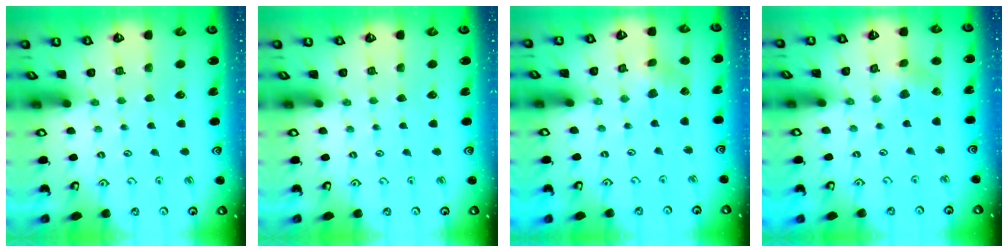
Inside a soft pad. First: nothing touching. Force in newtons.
{"total": 0.0}
{"total": 2.4, "press": 2.3, "slide": 0.6}
{"total": 2.6, "press": 2.6, "slide": 0.4}